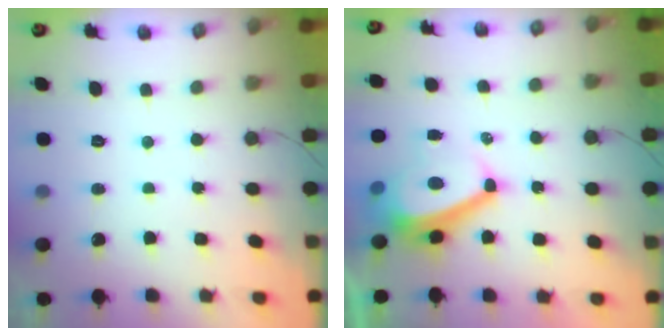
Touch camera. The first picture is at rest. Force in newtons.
{"total": 10.1, "press": 9.6, "slide": 3.2}